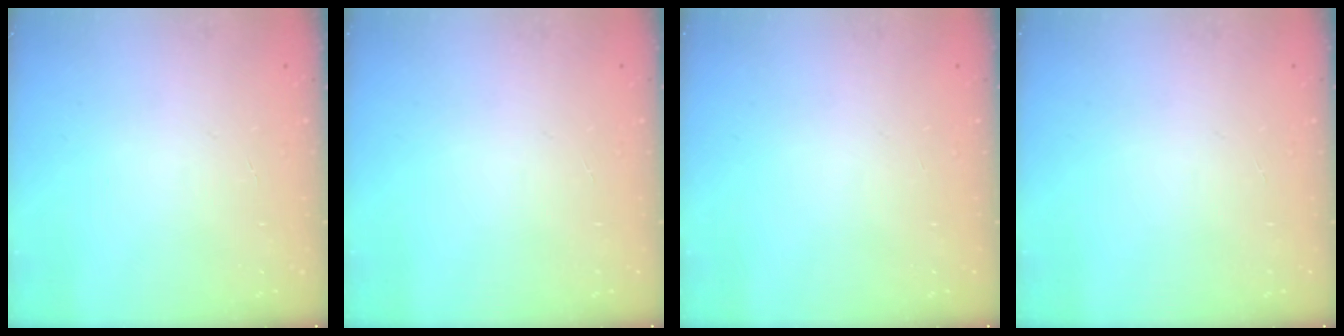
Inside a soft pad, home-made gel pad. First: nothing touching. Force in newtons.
{"total": 0.0}
{"total": 0.0}
{"total": 0.0}